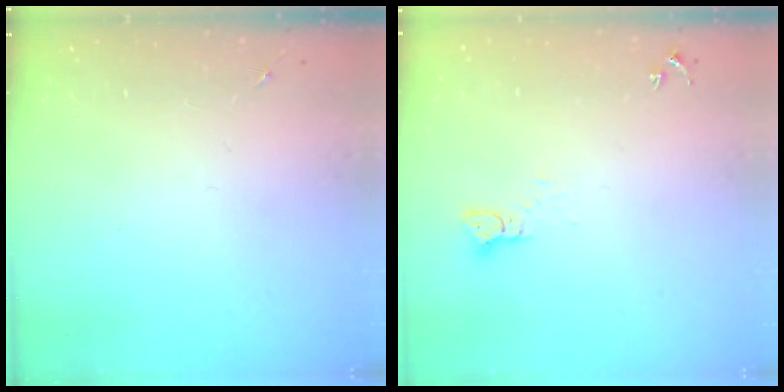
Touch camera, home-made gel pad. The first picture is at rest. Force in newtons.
{"total": 3.3, "press": 3.3, "slide": 0.1}